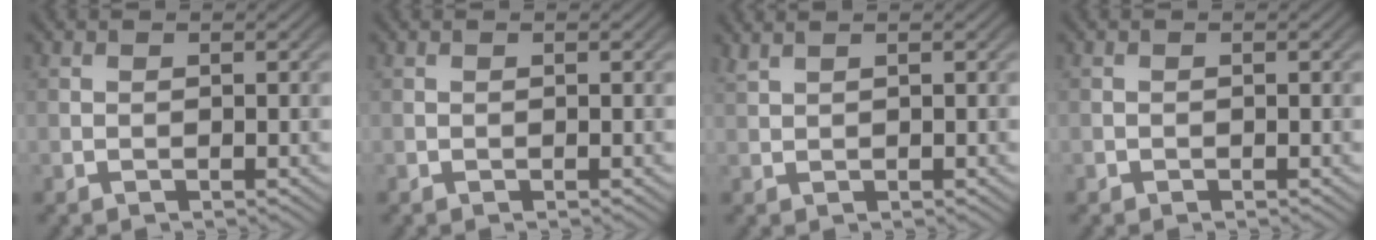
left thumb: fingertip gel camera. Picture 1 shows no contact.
{"total": 0.0}
{"total": 1.4, "force": [1.2, 0.1, 0.7], "torque": [-0.024, 0.007, 0.027]}
{"total": 0.0}